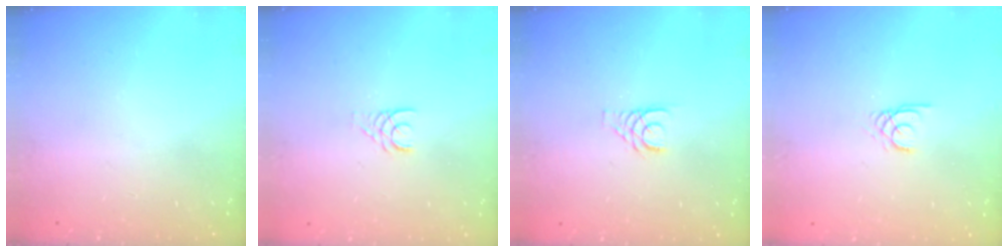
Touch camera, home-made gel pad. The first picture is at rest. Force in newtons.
{"total": 3.3, "press": 3.3, "slide": 0.3}
{"total": 3.8, "press": 3.8, "slide": 0.4}
{"total": 1.7, "press": 1.7, "slide": 0.2}